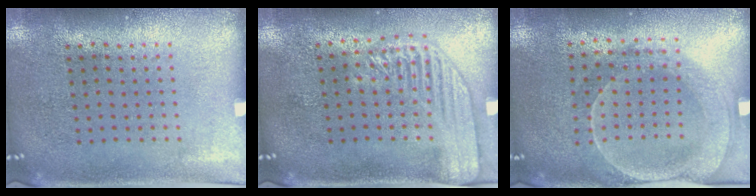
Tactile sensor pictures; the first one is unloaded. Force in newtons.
{"total": 2.1, "press": 1.9, "slide": 0.9}
{"total": 1.9, "press": 1.8, "slide": 0.6}